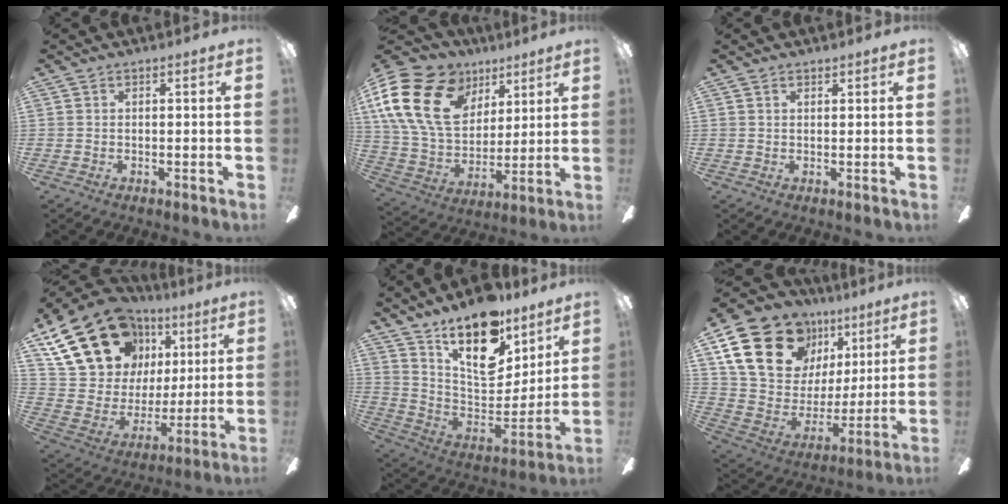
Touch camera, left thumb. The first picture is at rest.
{"total": 23.1, "force": [9.7, 16.1, 13.5], "torque": [-0.286, -0.031, 0.177]}
{"total": 1.0, "force": [0.8, 0.5, 0.4], "torque": [-0.008, 0.002, 0.015]}
{"total": 23.5, "force": [12.8, 16.0, 11.5], "torque": [-0.220, -0.045, 0.250]}
{"total": 20.0, "force": [14.2, 9.0, 10.9], "torque": [-0.174, -0.098, 0.252]}
{"total": 24.5, "force": [13.2, 16.4, 12.6], "torque": [-0.233, -0.063, 0.252]}